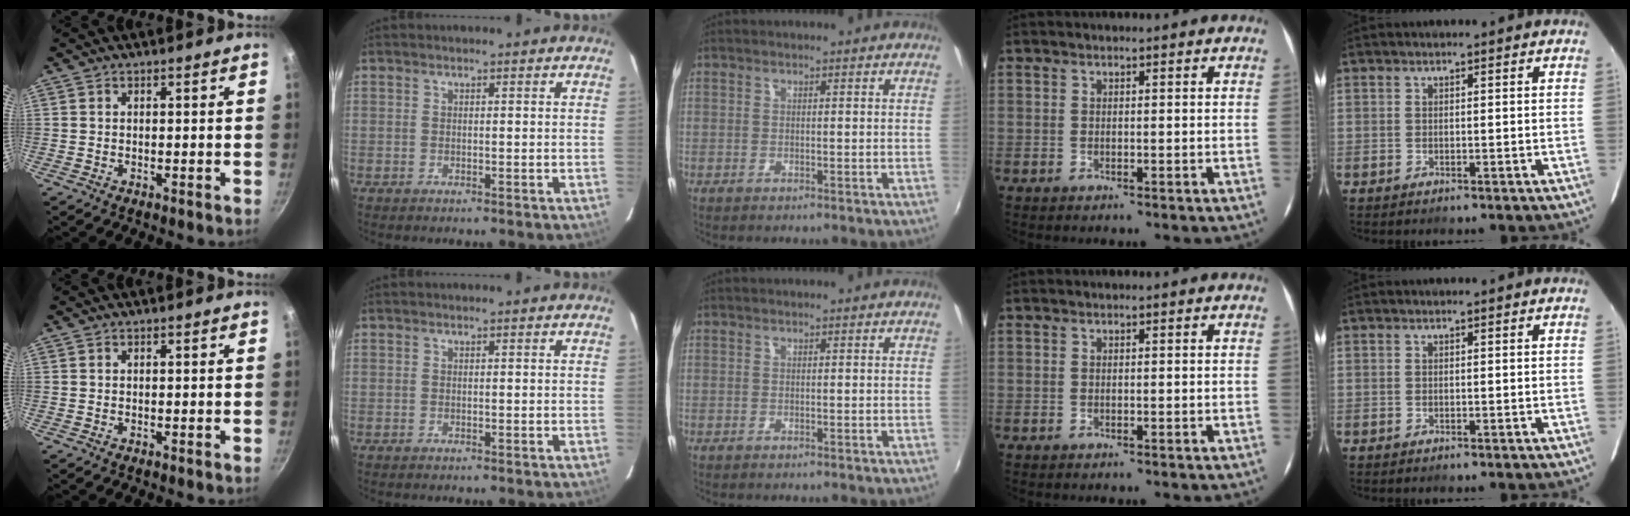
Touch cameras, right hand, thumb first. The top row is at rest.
{}